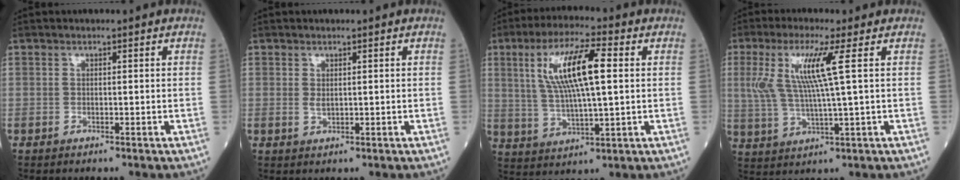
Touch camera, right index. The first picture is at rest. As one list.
[{"total": 0.9, "force": [0.3, 0.4, 0.8], "torque": [-0.012, -0.004, 0.008]}, {"total": 12.4, "force": [2.9, 2.2, 11.8], "torque": [-0.233, 0.013, 0.054]}, {"total": 8.8, "force": [2.3, -0.3, 8.5], "torque": [-0.189, 0.005, 0.048]}]